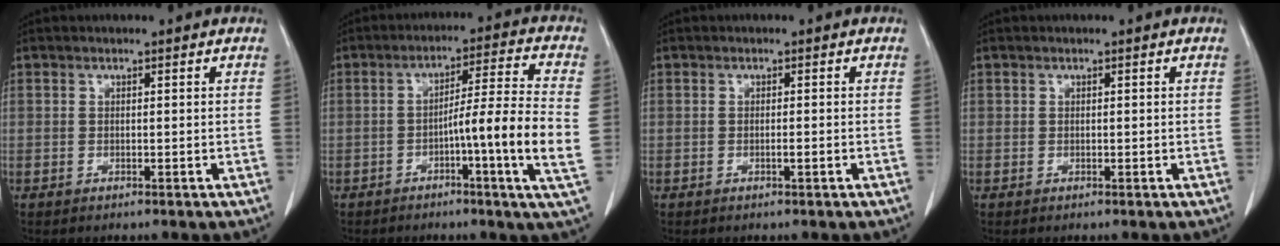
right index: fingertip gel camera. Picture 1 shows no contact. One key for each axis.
{"total": 11.8, "fx": -2.4, "fy": -1.5, "fz": 11.4, "tx": -0.177, "ty": -0.003, "tz": -0.045}
{"total": 0.8, "fx": -0.4, "fy": 0.0, "fz": 0.7, "tx": -0.017, "ty": 0.001, "tz": -0.005}
{"total": 0.0}